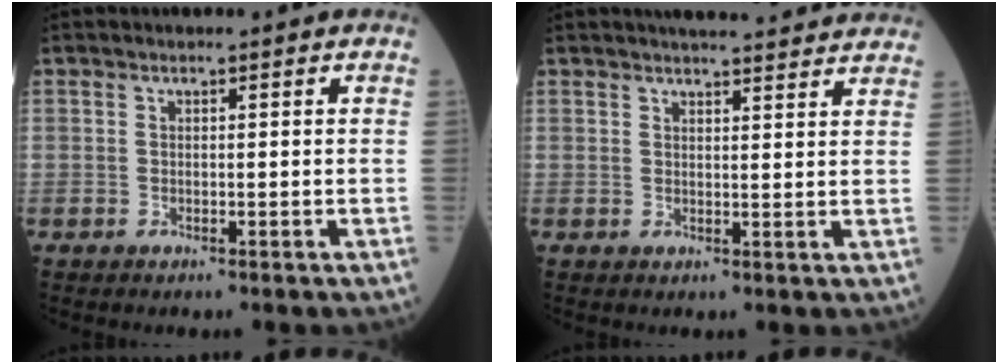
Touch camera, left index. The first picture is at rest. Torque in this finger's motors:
{"motor_torque": [0.00, -0.12, -0.04, 0.01]}